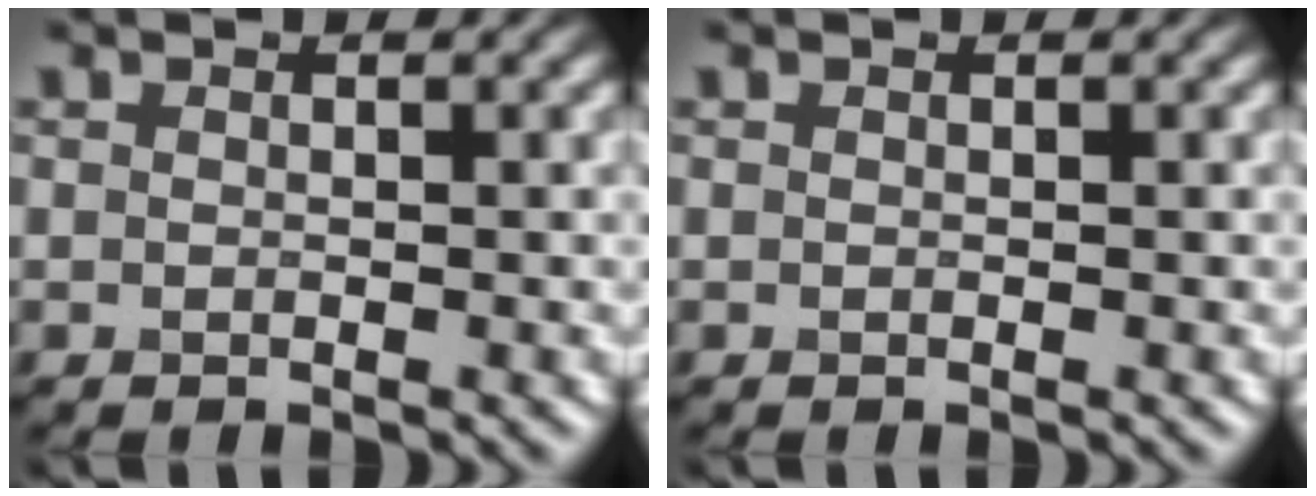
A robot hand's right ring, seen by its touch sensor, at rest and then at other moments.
{"total": 0.0}